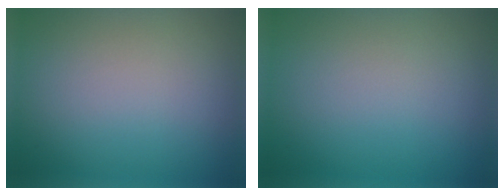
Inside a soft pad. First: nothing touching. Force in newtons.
{"total": 0.0}